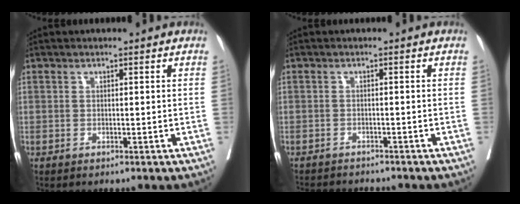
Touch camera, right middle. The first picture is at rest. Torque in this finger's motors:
{"motor_torque": [0.23, -0.31, 0.04, 0.02]}